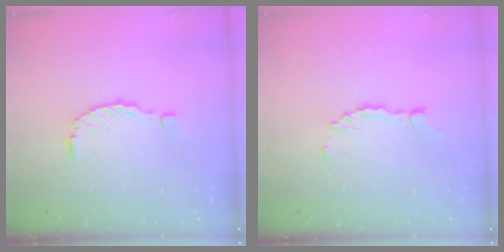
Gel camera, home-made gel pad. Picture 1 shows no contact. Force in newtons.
{"total": 1.7, "press": 1.6, "slide": 0.4}